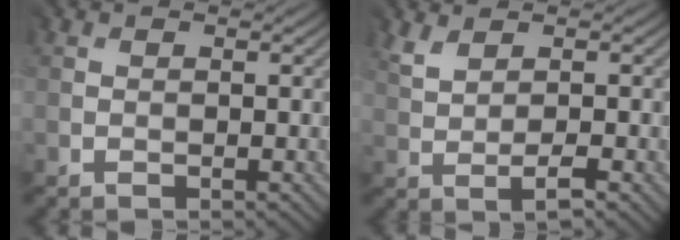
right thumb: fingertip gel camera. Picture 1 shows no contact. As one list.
[{"total": 2.8, "force": [1.2, 0.6, 2.4], "torque": [-0.056, 0.002, 0.024]}]